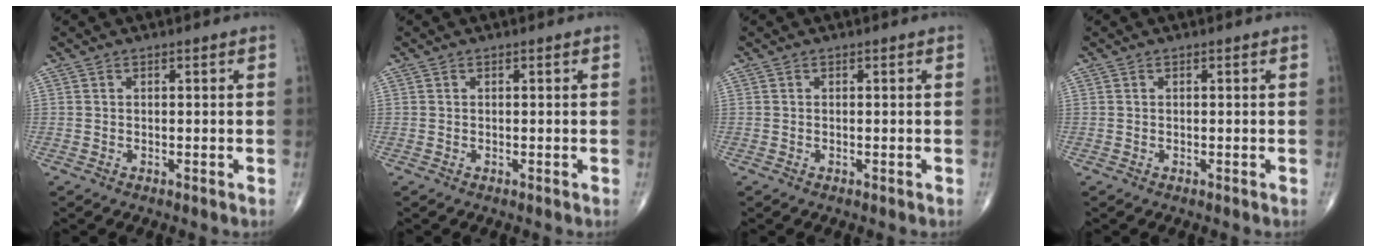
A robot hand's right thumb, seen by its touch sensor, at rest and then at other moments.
{"total": 0.0}
{"total": 0.0}
{"total": 0.0}